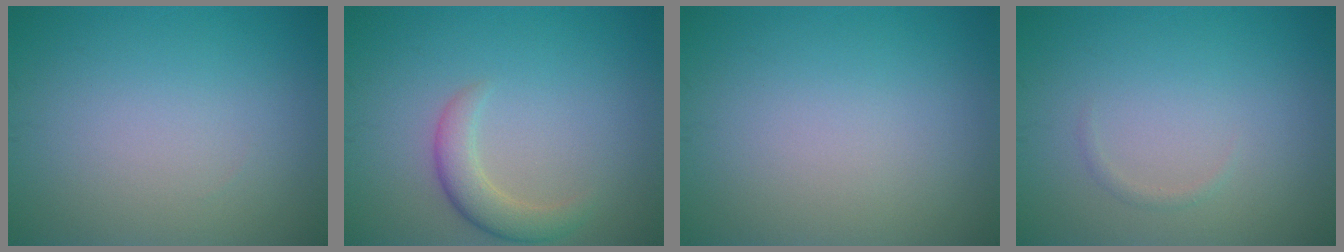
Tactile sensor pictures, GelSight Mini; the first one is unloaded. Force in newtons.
{"total": 2.9, "press": 2.9, "slide": 0.2}
{"total": 0.0}
{"total": 0.6, "press": 0.6, "slide": 0.0}